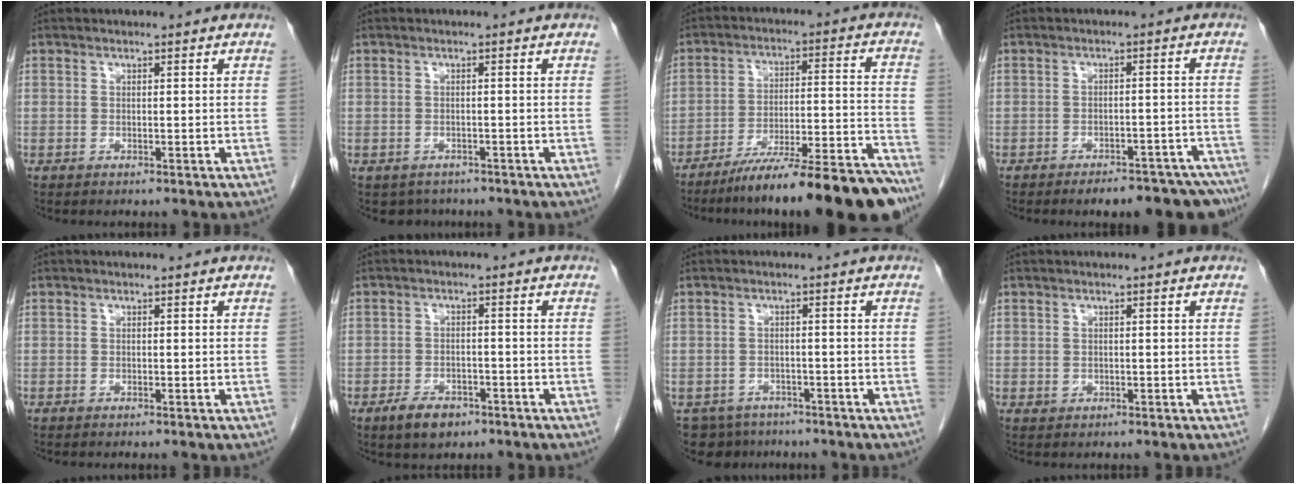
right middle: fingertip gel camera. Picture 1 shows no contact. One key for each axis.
{"total": 2.8, "fx": -2.1, "fy": 1.7, "fz": 0.2, "tx": -0.006, "ty": 0.002, "tz": -0.029}
{"total": 19.1, "fx": -15.7, "fy": 0.5, "fz": 10.9, "tx": -0.118, "ty": 0.014, "tz": -0.244}
{"total": 12.0, "fx": -10.3, "fy": 3.8, "fz": 5.0, "tx": -0.021, "ty": 0.023, "tz": -0.118}
{"total": 0.0}
{"total": 4.4, "fx": -2.9, "fy": 2.3, "fz": 2.4, "tx": -0.049, "ty": -0.001, "tz": -0.042}
{"total": 5.5, "fx": -4.4, "fy": 3.3, "fz": 0.1, "tx": 0.001, "ty": 0.003, "tz": -0.062}
{"total": 0.8, "fx": -0.1, "fy": 0.7, "fz": 0.3, "tx": -0.006, "ty": 0.000, "tz": 0.003}